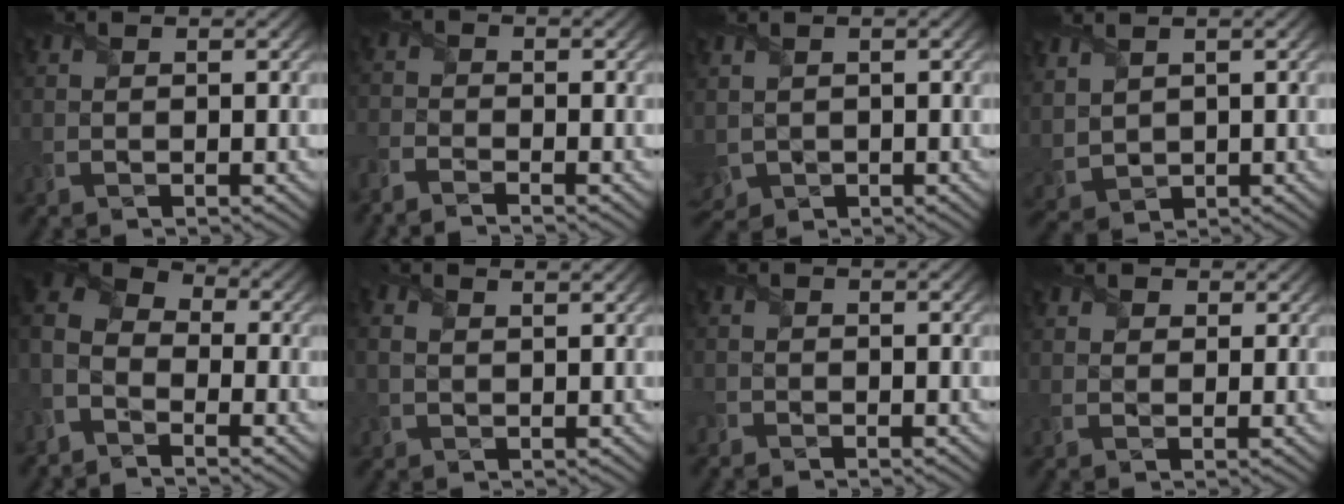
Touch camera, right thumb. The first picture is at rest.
{"total": 3.0, "force": [-2.7, 0.5, 1.2], "torque": [-0.031, -0.007, -0.067]}
{"total": 3.4, "force": [0.1, 3.0, 1.7], "torque": [-0.071, -0.013, 0.002]}
{"total": 3.8, "force": [2.0, 2.6, 2.0], "torque": [-0.084, -0.003, 0.047]}
{"total": 7.9, "force": [-3.3, 5.2, 4.9], "torque": [-0.132, -0.004, -0.074]}
{"total": 2.3, "force": [1.0, 1.3, 1.6], "torque": [-0.045, 0.000, 0.022]}
{"total": 1.4, "force": [-1.2, 0.6, 0.2], "torque": [-0.007, -0.005, -0.028]}
{"total": 2.2, "force": [1.4, 1.6, 0.6], "torque": [-0.017, -0.002, 0.021]}